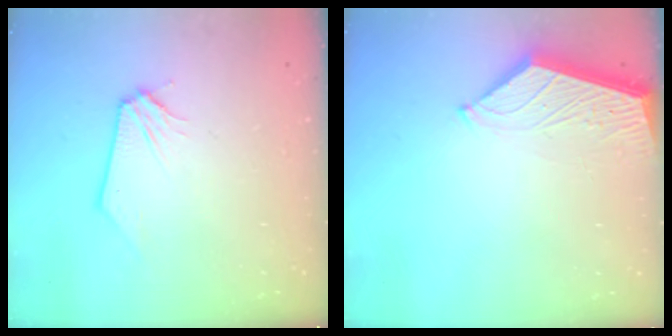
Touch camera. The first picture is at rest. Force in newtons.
{"total": 3.8, "press": 3.7, "slide": 0.5}